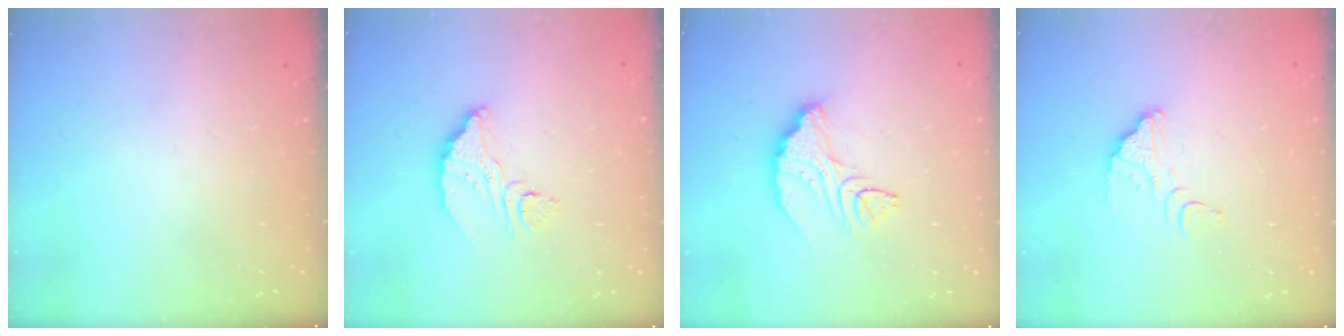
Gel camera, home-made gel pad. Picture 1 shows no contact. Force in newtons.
{"total": 9.0, "press": 9.0, "slide": 0.7}
{"total": 9.3, "press": 9.3, "slide": 0.8}
{"total": 4.3, "press": 4.2, "slide": 0.3}